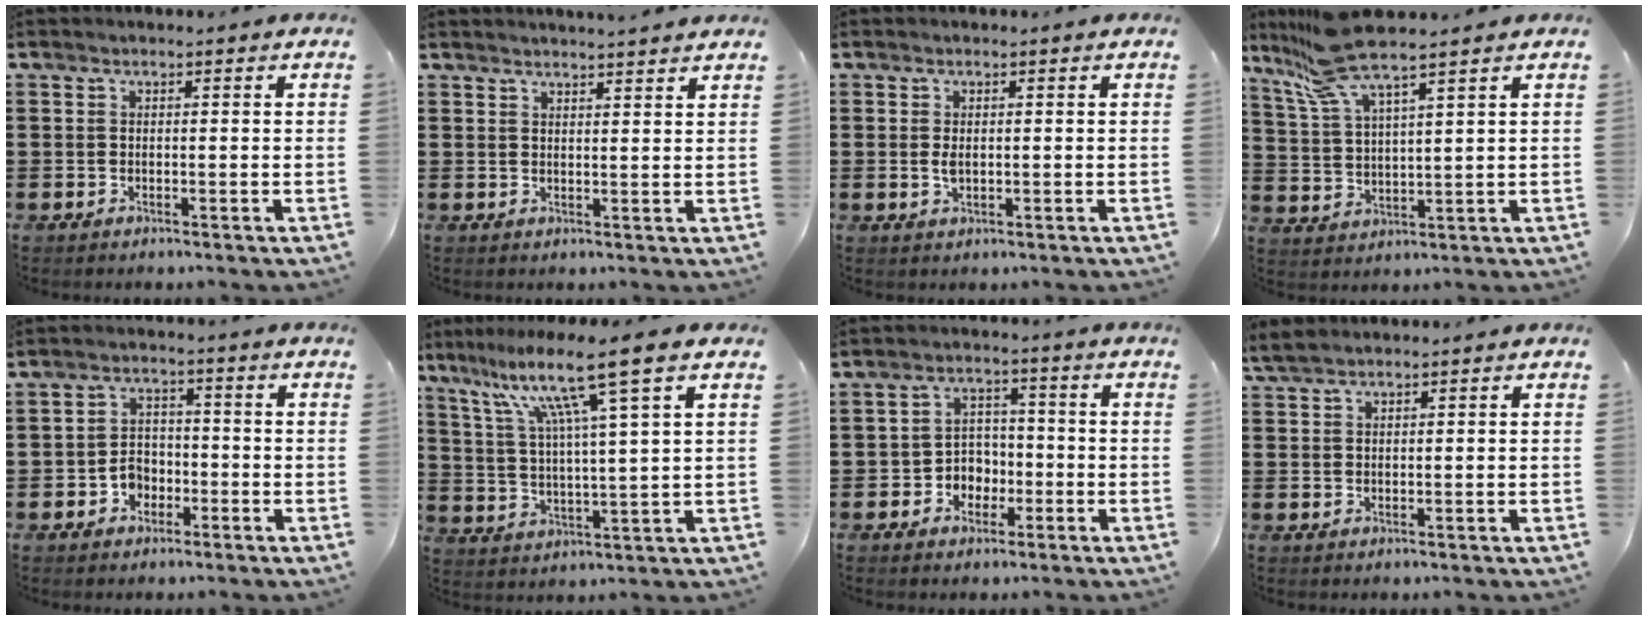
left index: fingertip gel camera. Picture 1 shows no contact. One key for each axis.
{"total": 2.2, "fx": 2.2, "fy": -0.4, "fz": 0.2, "tx": -0.009, "ty": -0.004, "tz": 0.042}
{"total": 1.6, "fx": 0.0, "fy": 0.8, "fz": 1.4, "tx": -0.030, "ty": 0.003, "tz": -0.001}
{"total": 9.2, "fx": 7.8, "fy": 1.0, "fz": 4.9, "tx": -0.126, "ty": -0.020, "tz": 0.142}
{"total": 3.7, "fx": -2.0, "fy": 2.8, "fz": 1.3, "tx": -0.032, "ty": 0.008, "tz": -0.041}
{"total": 11.5, "fx": 7.4, "fy": -0.2, "fz": 8.8, "tx": -0.184, "ty": -0.025, "tz": 0.114}
{"total": 4.3, "fx": -2.1, "fy": 3.6, "fz": 1.1, "tx": -0.032, "ty": 0.012, "tz": -0.045}
{"total": 2.0, "fx": 1.6, "fy": 0.3, "fz": 1.2, "tx": -0.027, "ty": 0.001, "tz": 0.032}